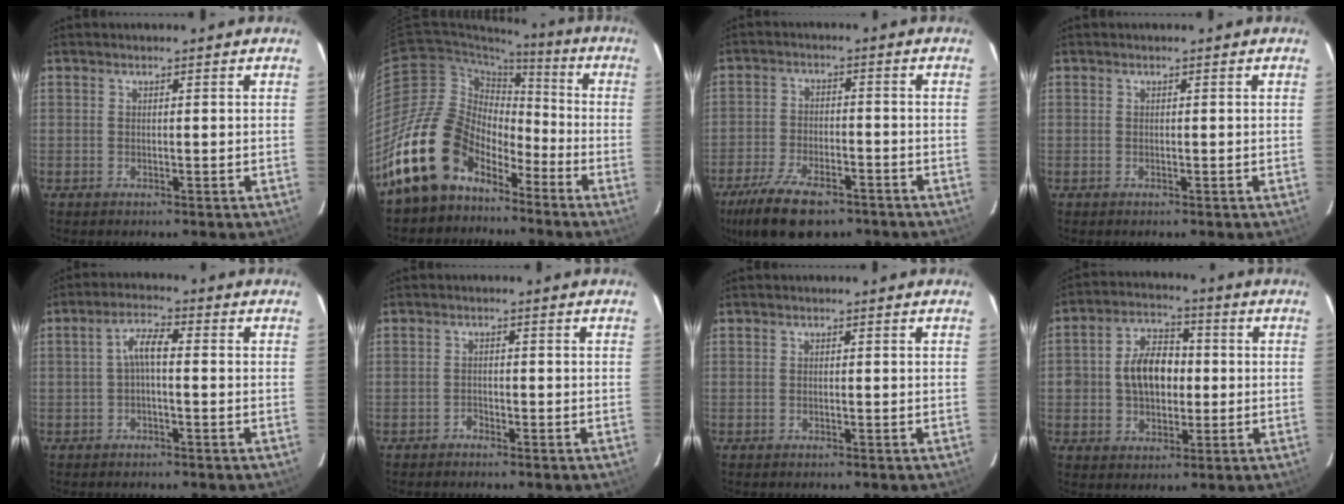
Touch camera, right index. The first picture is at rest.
{"total": 17.7, "force": [-11.6, 11.1, 7.4], "torque": [-0.151, 0.021, -0.205]}
{"total": 14.1, "force": [-9.8, 5.9, 8.2], "torque": [-0.186, -0.024, -0.168]}
{"total": 0.0}
{"total": 3.9, "force": [-0.6, 1.1, 3.7], "torque": [-0.074, 0.014, -0.012]}
{"total": 1.2, "force": [-1.1, 0.5, 0.0], "torque": [0.001, 0.003, -0.021]}
{"total": 0.0}
{"total": 9.8, "force": [-0.2, 6.8, 7.0], "torque": [-0.131, 0.028, 0.002]}